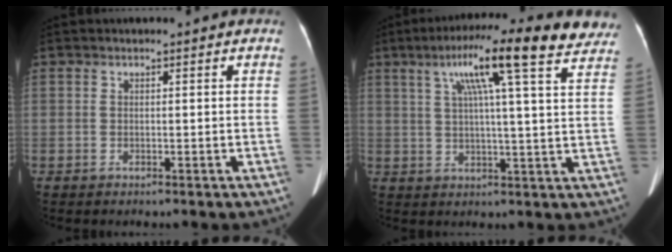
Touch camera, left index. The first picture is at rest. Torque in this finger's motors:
{"motor_torque": [0.25, -0.46, 0.64, 0.20]}